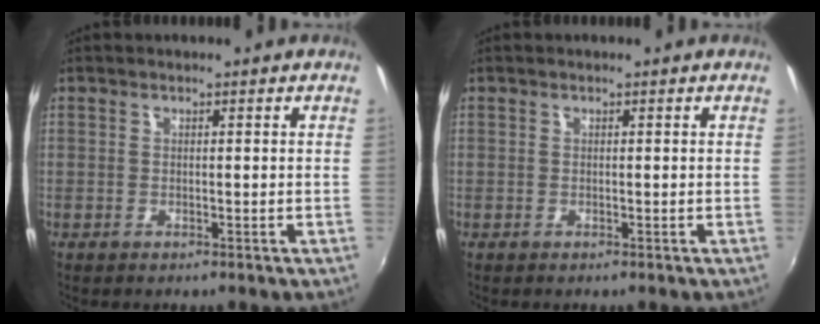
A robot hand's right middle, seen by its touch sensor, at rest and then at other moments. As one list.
[{"total": 0.0}]